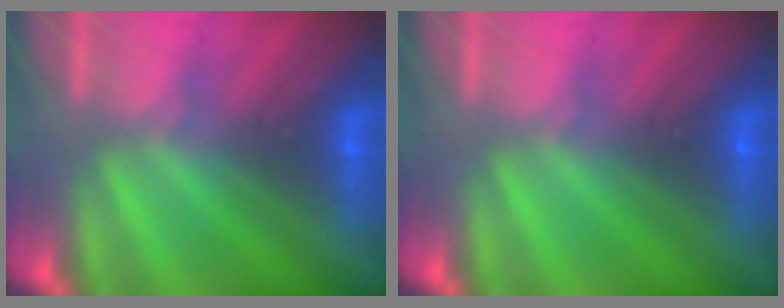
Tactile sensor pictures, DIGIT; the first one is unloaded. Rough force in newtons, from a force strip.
{"total": 0.0}